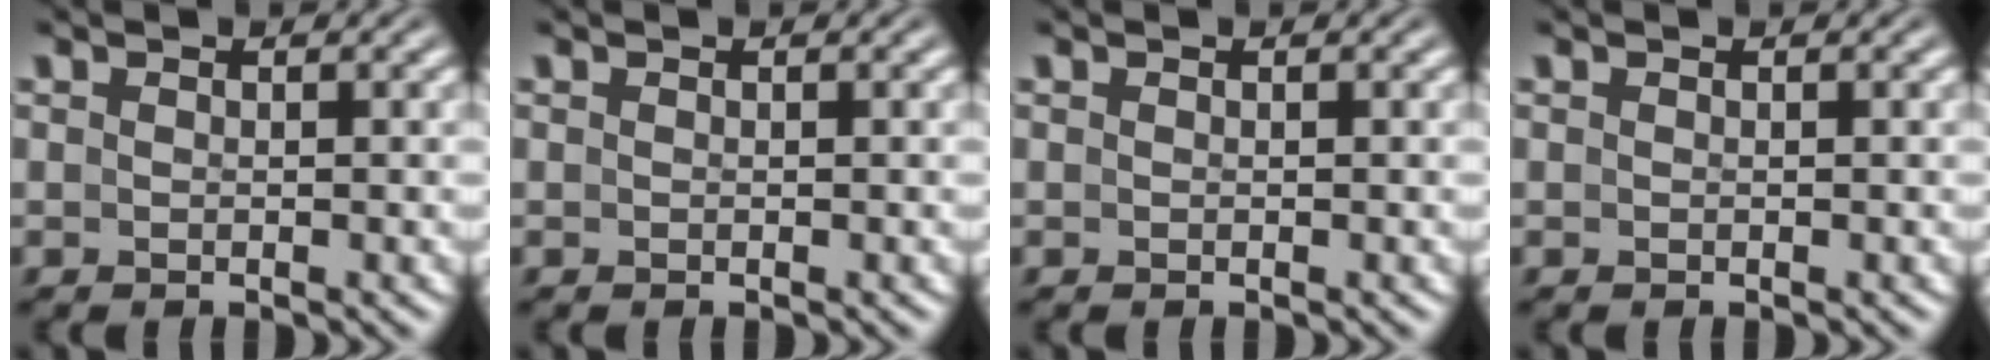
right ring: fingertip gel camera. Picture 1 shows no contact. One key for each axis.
{"total": 0.0}
{"total": 0.0}
{"total": 0.0}